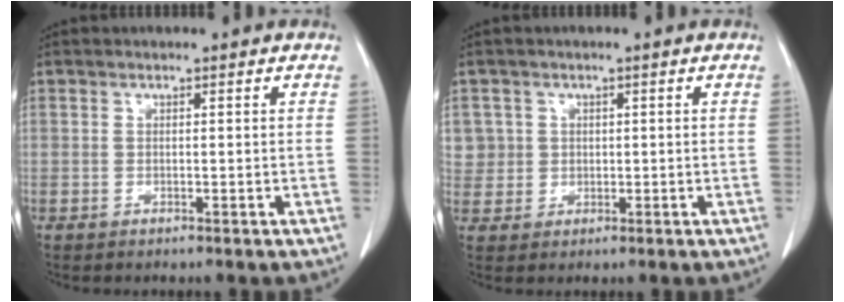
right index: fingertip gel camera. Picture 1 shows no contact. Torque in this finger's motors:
{"motor_torque": [0.34, 0.29, 0.10, 0.04]}